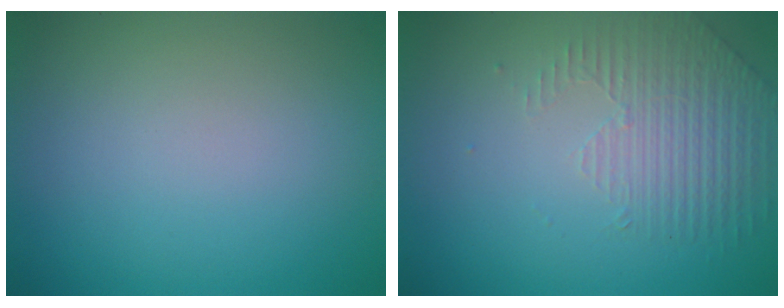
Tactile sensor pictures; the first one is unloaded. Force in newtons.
{"total": 1.7, "press": 1.3, "slide": 1.1}